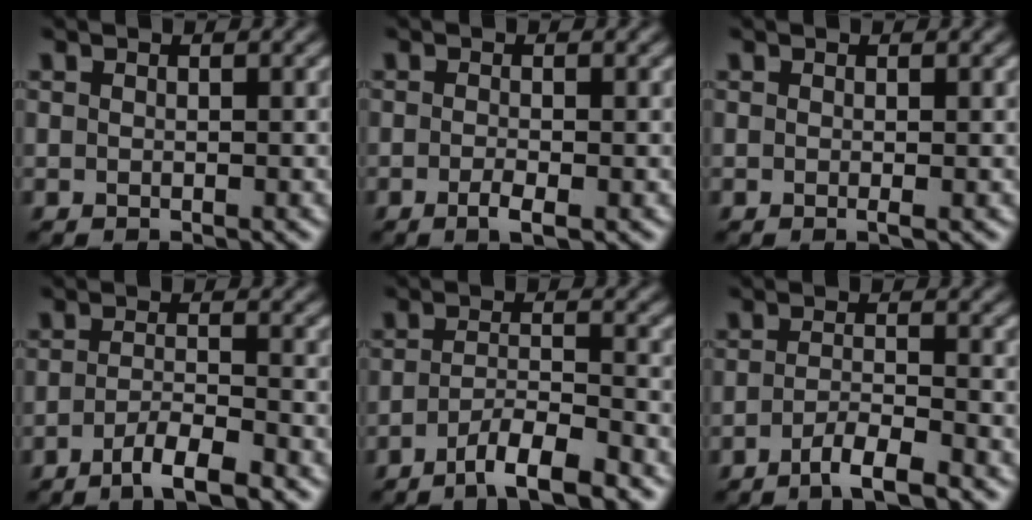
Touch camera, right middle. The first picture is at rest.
{"total": 1.6, "force": [-0.7, 0.3, 1.4], "torque": [-0.027, -0.005, -0.015]}
{"total": 0.6, "force": [-0.1, 0.0, 0.5], "torque": [-0.011, -0.005, -0.003]}
{"total": 3.7, "force": [-2.4, 0.7, 2.8], "torque": [-0.048, 0.002, -0.050]}
{"total": 5.0, "force": [-3.4, 1.0, 3.5], "torque": [-0.056, -0.001, -0.062]}
{"total": 3.2, "force": [-2.1, 0.5, 2.4], "torque": [-0.040, 0.003, -0.047]}